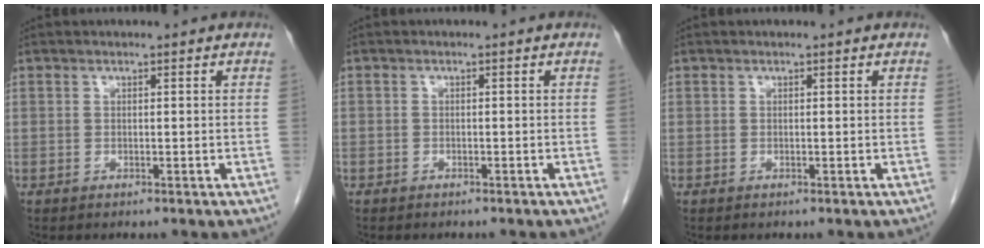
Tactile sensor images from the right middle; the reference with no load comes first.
{"total": 1.3, "force": [-1.0, 0.8, 0.0], "torque": [-0.010, 0.003, -0.018]}
{"total": 0.0}